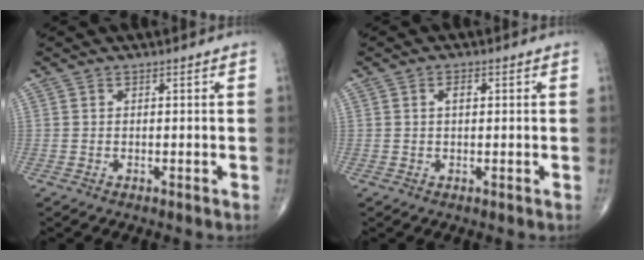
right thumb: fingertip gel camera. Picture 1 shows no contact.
{"total": 1.8, "force": [0.4, 0.9, 1.4], "torque": [-0.022, 0.002, 0.004]}